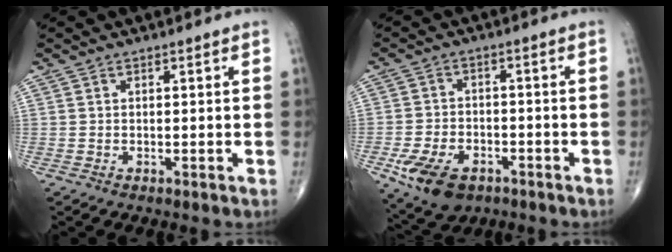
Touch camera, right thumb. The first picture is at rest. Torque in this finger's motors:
{"motor_torque": [1.41, 1.23, 0.81, -0.57, 0.27]}